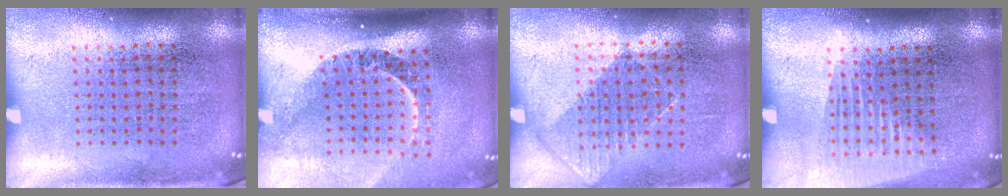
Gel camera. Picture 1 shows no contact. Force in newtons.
{"total": 2.4, "press": 1.6, "slide": 1.8}
{"total": 0.8, "press": 0.7, "slide": 0.4}
{"total": 1.4, "press": 1.2, "slide": 0.8}